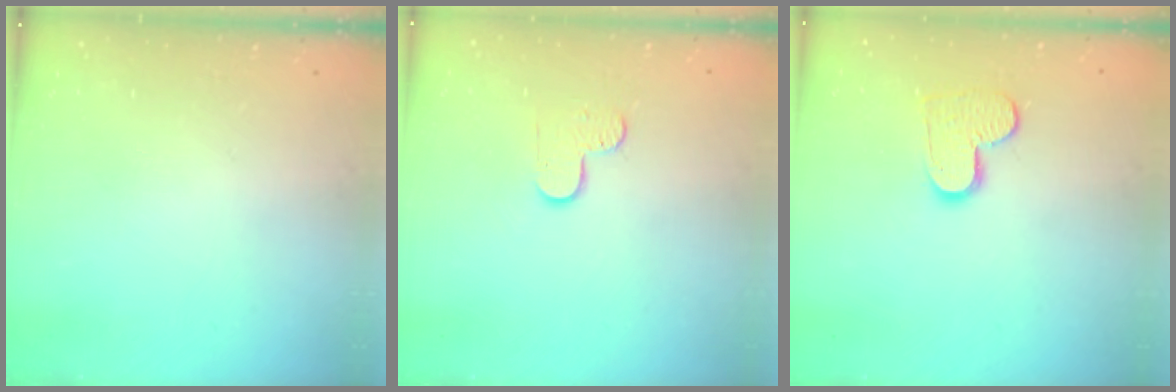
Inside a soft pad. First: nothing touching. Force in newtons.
{"total": 5.5, "press": 5.5, "slide": 0.4}
{"total": 9.4, "press": 9.4, "slide": 0.6}